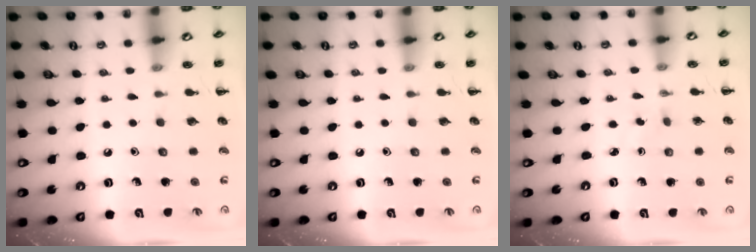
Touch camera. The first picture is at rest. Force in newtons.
{"total": 0.0}
{"total": 1.3, "press": 1.1, "slide": 0.7}